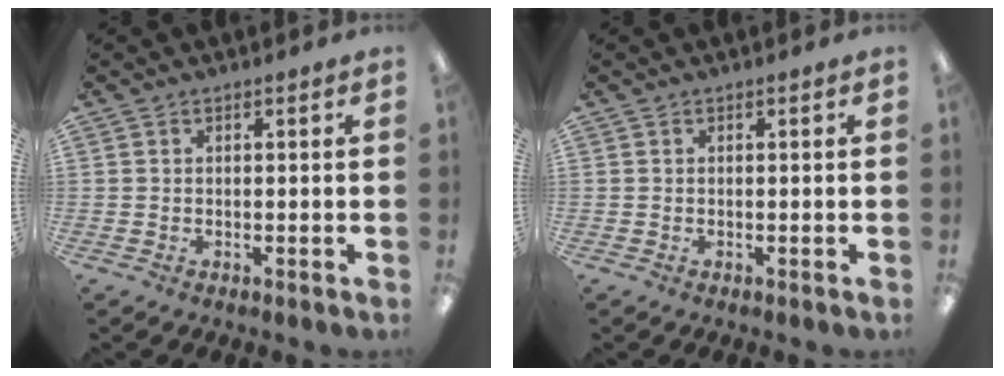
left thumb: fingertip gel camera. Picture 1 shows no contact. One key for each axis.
{"total": 0.0}